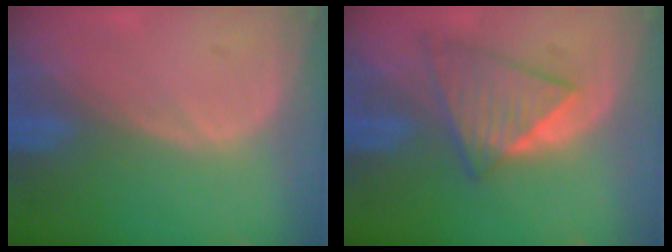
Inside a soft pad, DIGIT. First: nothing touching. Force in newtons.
{"total": 6.5, "press": 6.5, "slide": 0.7}